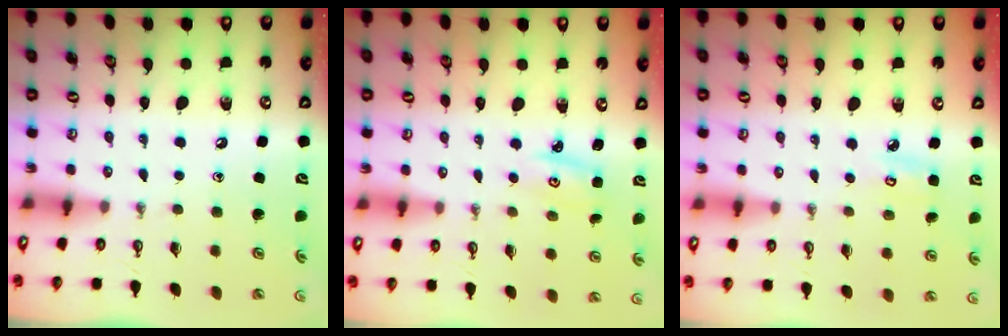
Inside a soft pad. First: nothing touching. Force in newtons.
{"total": 1.8, "press": 1.8, "slide": 0.1}
{"total": 5.1, "press": 5.0, "slide": 0.5}